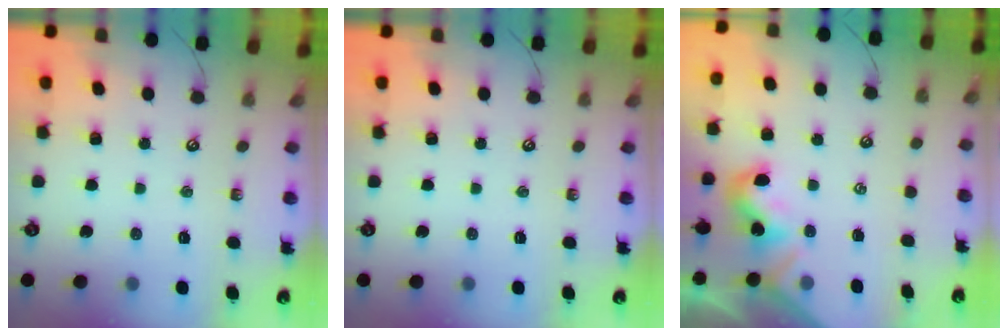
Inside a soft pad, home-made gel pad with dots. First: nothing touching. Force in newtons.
{"total": 0.0}
{"total": 2.0, "press": 1.9, "slide": 0.5}